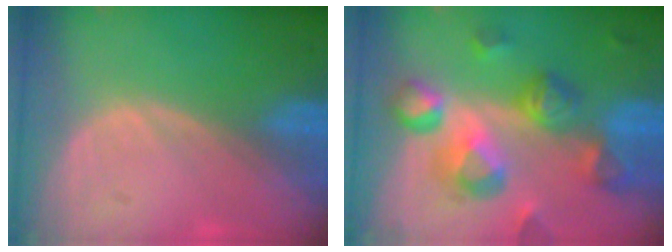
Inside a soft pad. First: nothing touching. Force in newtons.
{"total": 10.7, "press": 9.6, "slide": 4.7}